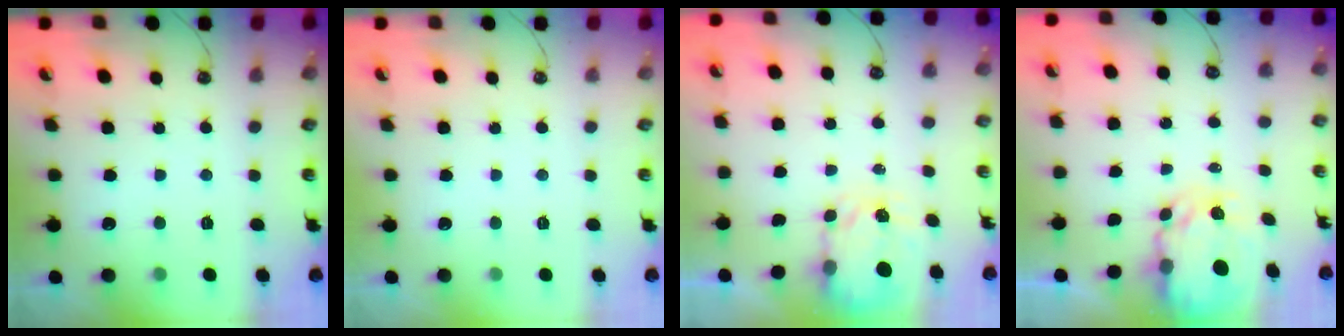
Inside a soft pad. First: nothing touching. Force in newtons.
{"total": 0.0}
{"total": 3.3, "press": 3.3, "slide": 0.4}
{"total": 6.1, "press": 6.1, "slide": 0.5}